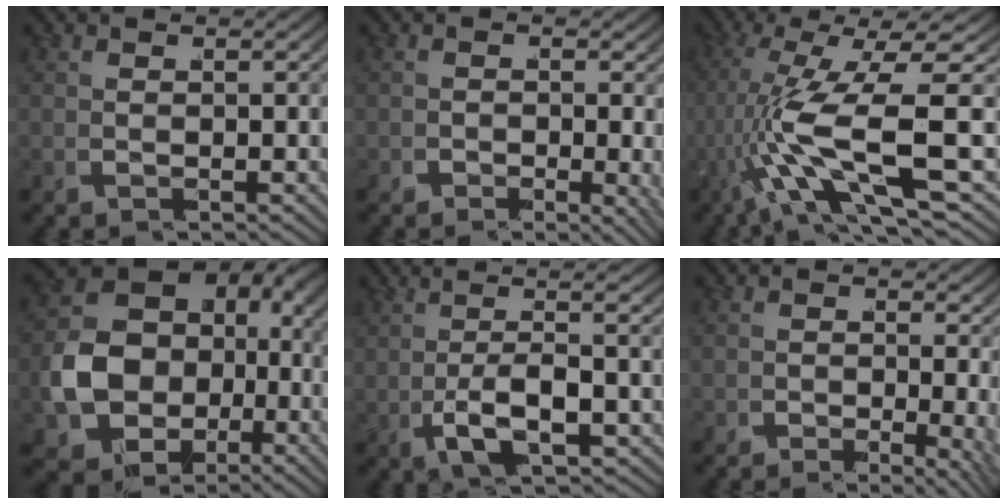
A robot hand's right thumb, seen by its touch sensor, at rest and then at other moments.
{"total": 2.1, "force": [-1.0, 1.0, 1.6], "torque": [-0.023, -0.021, -0.016]}
{"total": 11.6, "force": [-0.4, 4.8, 10.5], "torque": [-0.221, -0.024, 0.006]}
{"total": 16.4, "force": [-2.4, 13.3, 9.4], "torque": [-0.228, -0.062, -0.021]}
{"total": 7.3, "force": [-0.2, 2.2, 6.9], "torque": [-0.114, 0.005, -0.001]}
{"total": 2.7, "force": [-1.2, 0.9, 2.2], "torque": [-0.033, -0.025, -0.017]}